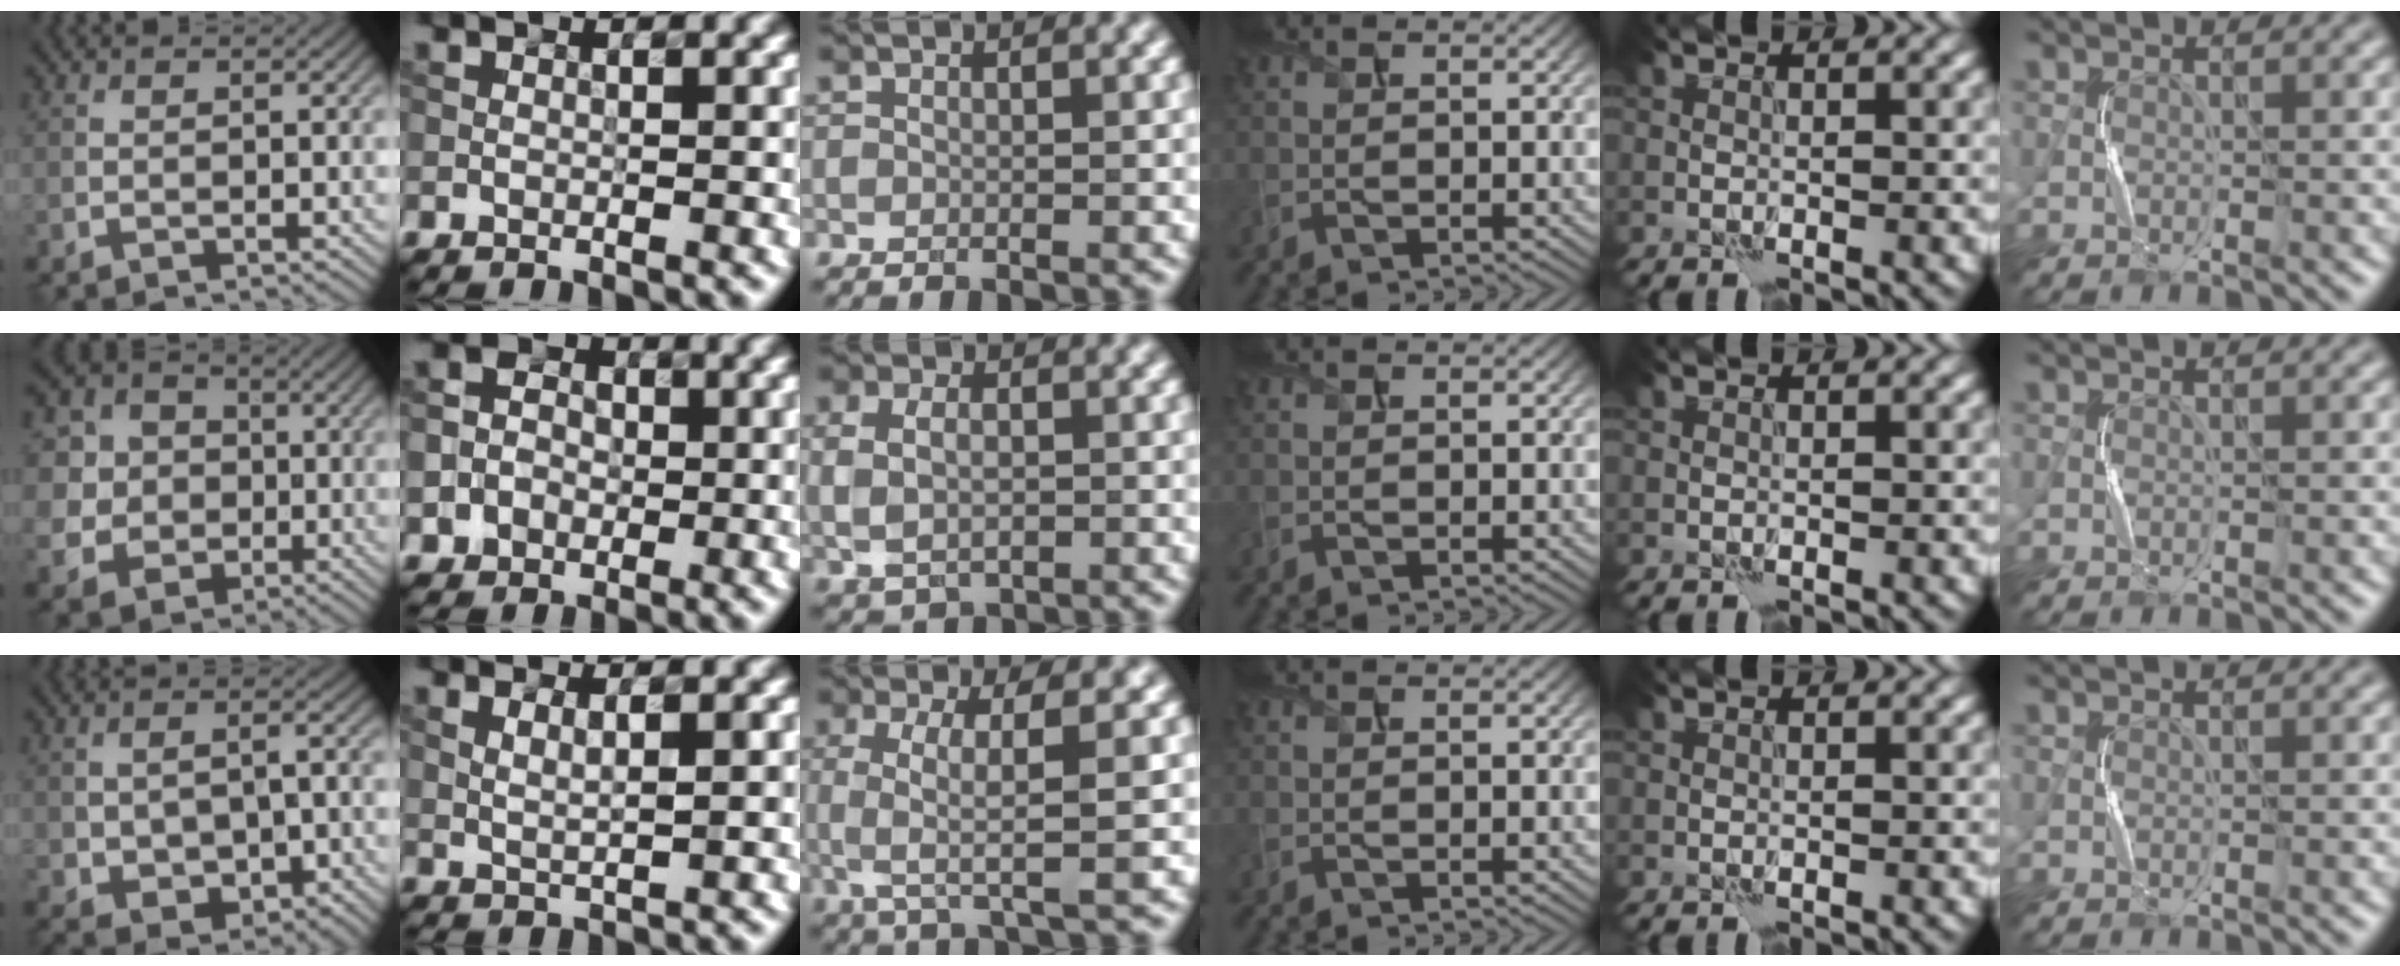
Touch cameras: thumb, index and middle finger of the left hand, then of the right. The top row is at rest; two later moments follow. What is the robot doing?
{"motion": "squeeze", "object": "sponge"}